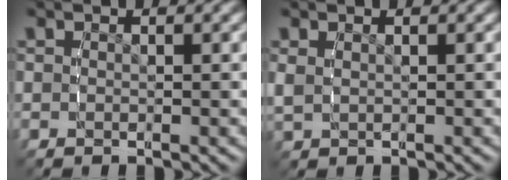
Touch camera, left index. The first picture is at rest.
{"total": 0.9, "force": [0.6, 0.5, 0.4], "torque": [-0.022, -0.001, 0.018]}